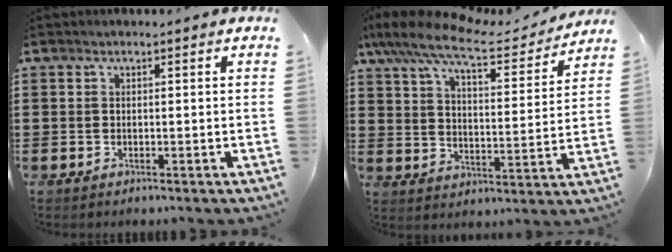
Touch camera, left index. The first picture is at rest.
{"total": 9.9, "force": [8.2, 1.6, 5.4], "torque": [-0.127, -0.044, 0.135]}